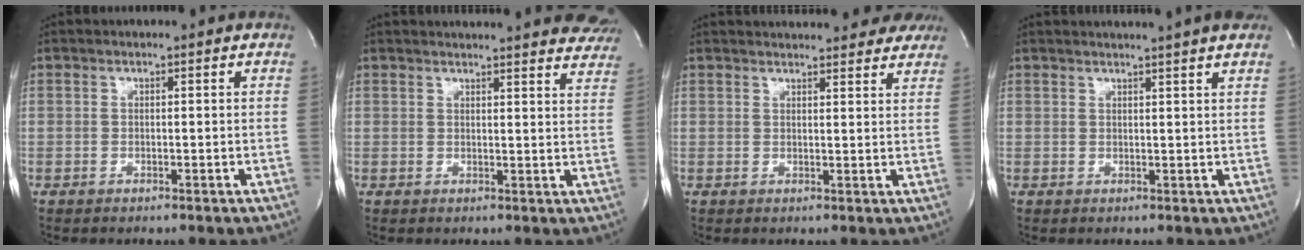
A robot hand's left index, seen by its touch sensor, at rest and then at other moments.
{"total": 24.2, "force": [22.8, 3.7, 7.4], "torque": [-0.117, -0.056, 0.253]}
{"total": 17.2, "force": [16.1, 3.2, 5.0], "torque": [-0.067, 0.009, 0.189]}
{"total": 7.0, "force": [6.3, -1.2, 2.9], "torque": [-0.036, 0.010, 0.061]}